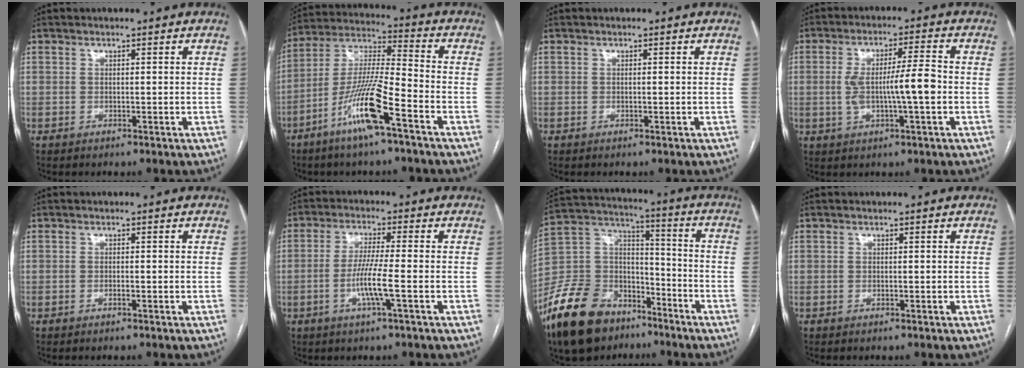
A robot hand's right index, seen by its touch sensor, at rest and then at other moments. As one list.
[{"total": 13.6, "force": [-7.0, 0.8, 11.6], "torque": [-0.233, -0.010, -0.135]}, {"total": 0.0}, {"total": 8.2, "force": [-1.1, 0.6, 8.1], "torque": [-0.146, 0.009, -0.016]}, {"total": 0.7, "force": [-0.4, 0.1, 0.6], "torque": [-0.012, 0.000, -0.004]}, {"total": 6.4, "force": [-2.0, -0.4, 6.1], "torque": [-0.118, -0.006, -0.039]}, {"total": 18.7, "force": [-12.8, 10.6, 8.6], "torque": [-0.183, 0.037, -0.229]}, {"total": 0.0}]